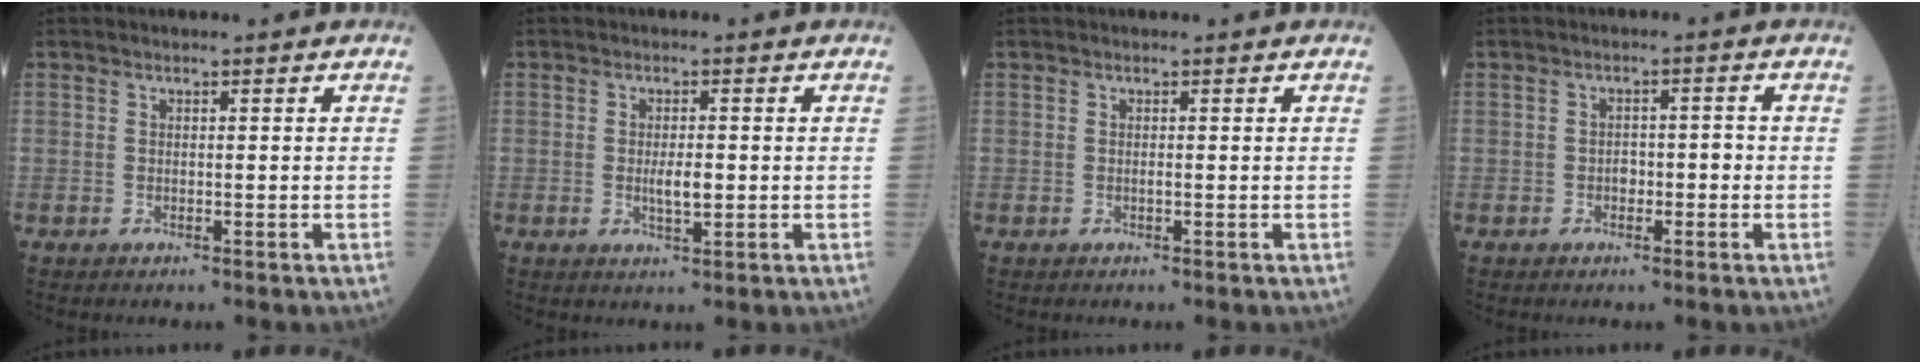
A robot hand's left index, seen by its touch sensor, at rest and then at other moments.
{"total": 2.8, "force": [-0.2, 0.8, 2.7], "torque": [-0.052, -0.002, 0.000]}
{"total": 0.0}
{"total": 2.1, "force": [-0.6, 1.2, 1.6], "torque": [-0.022, 0.012, -0.008]}